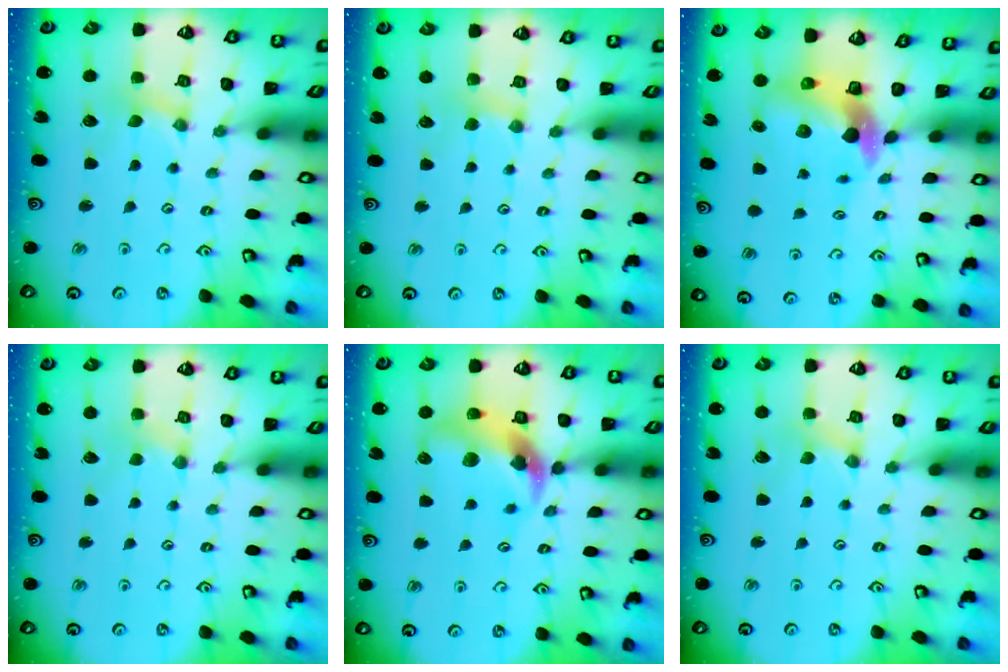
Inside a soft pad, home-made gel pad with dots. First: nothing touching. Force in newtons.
{"total": 3.3, "press": 3.3, "slide": 0.4}
{"total": 7.0, "press": 6.9, "slide": 1.2}
{"total": 1.1, "press": 1.0, "slide": 0.2}
{"total": 12.7, "press": 12.6, "slide": 1.8}
{"total": 0.0}